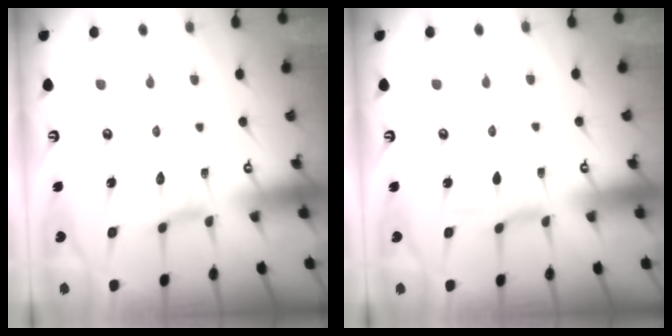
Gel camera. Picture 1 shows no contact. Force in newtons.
{"total": 0.0}